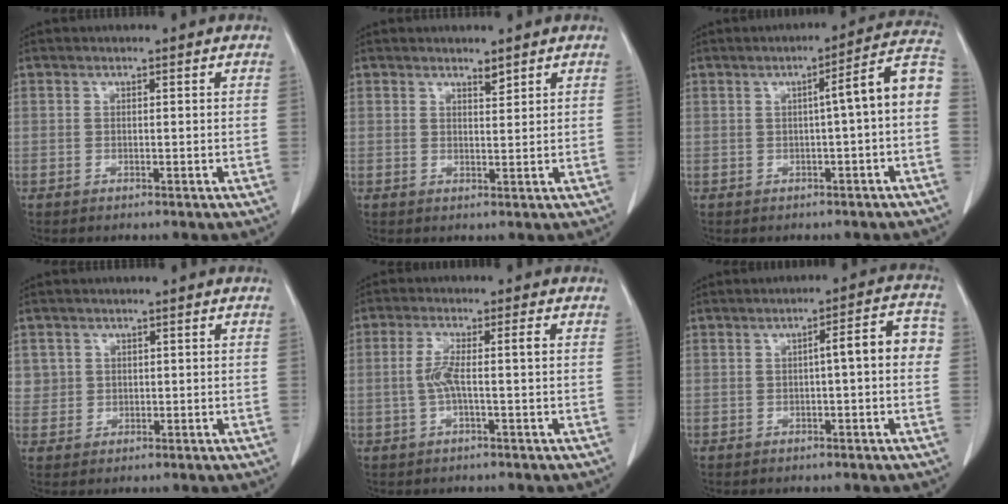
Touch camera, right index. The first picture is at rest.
{"total": 1.3, "force": [1.2, 0.1, 0.5], "torque": [-0.012, -0.007, 0.021]}
{"total": 7.4, "force": [-0.4, -0.3, 7.4], "torque": [-0.090, 0.022, -0.012]}
{"total": 2.5, "force": [0.9, 2.4, 0.0], "torque": [0.018, 0.001, 0.013]}
{"total": 4.3, "force": [-0.4, 0.2, 4.3], "torque": [-0.093, 0.016, -0.006]}
{"total": 5.9, "force": [0.0, 0.8, 5.8], "torque": [-0.074, 0.022, -0.004]}